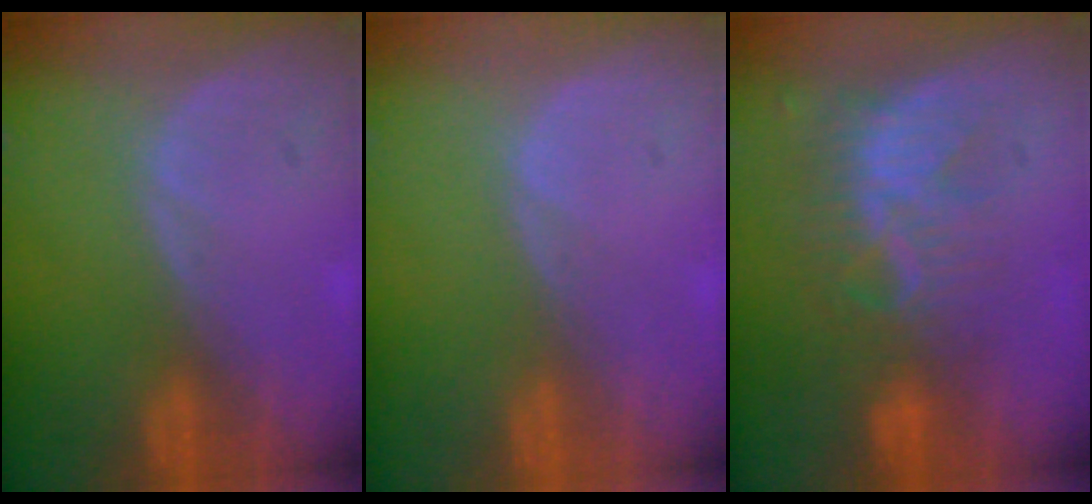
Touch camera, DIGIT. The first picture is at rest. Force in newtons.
{"total": 0.0}
{"total": 8.4, "press": 7.5, "slide": 3.9}